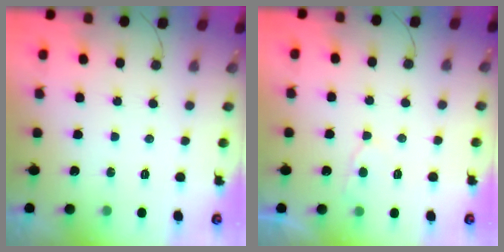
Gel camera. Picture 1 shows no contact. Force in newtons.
{"total": 3.7, "press": 3.7, "slide": 0.4}